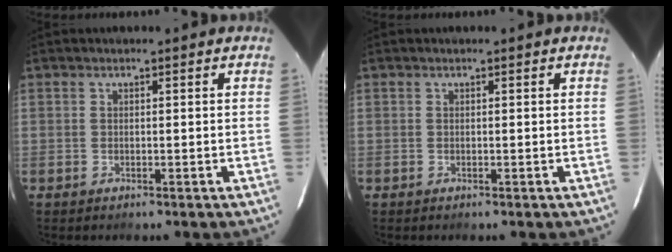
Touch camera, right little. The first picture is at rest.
{"total": 0.0}